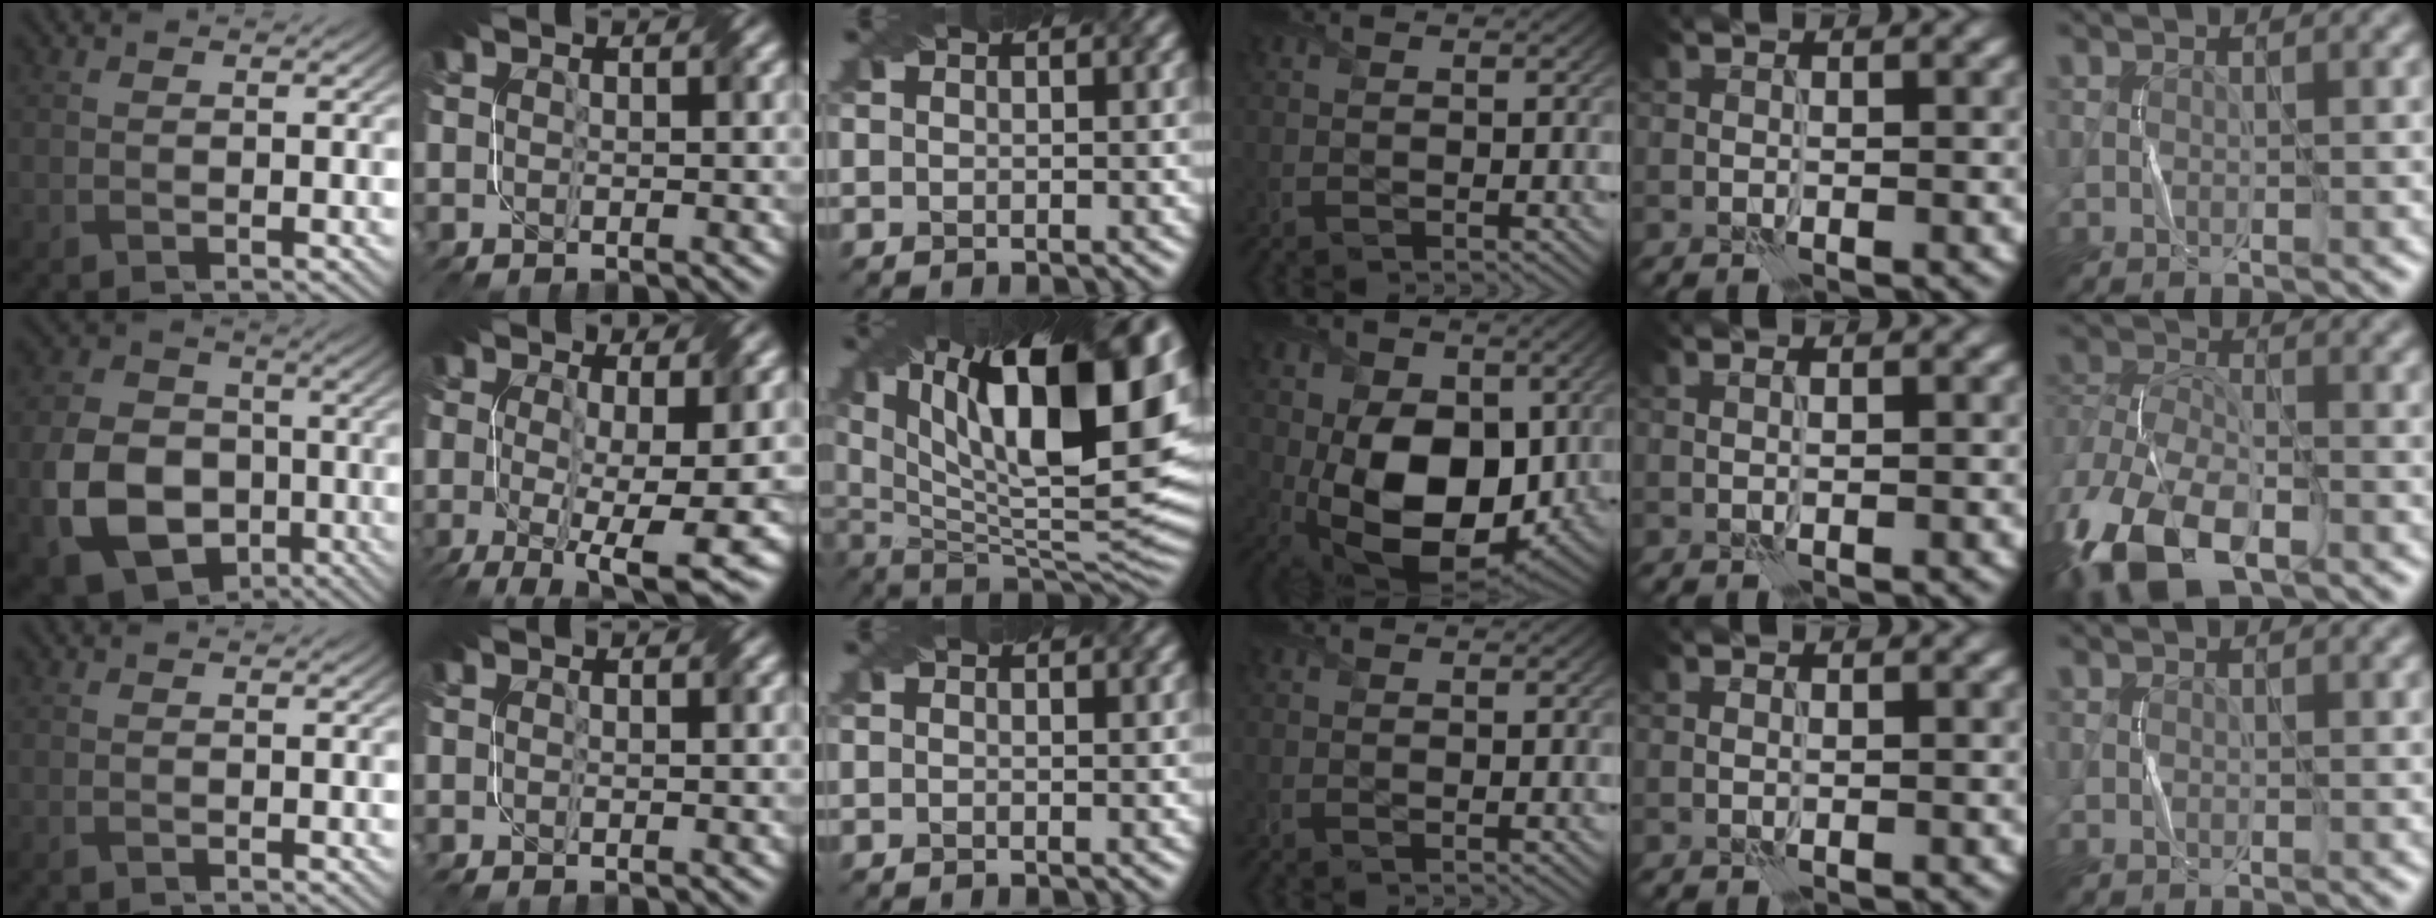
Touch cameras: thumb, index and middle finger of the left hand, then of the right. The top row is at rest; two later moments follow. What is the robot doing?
{"motion": "fold", "object": "netting"}